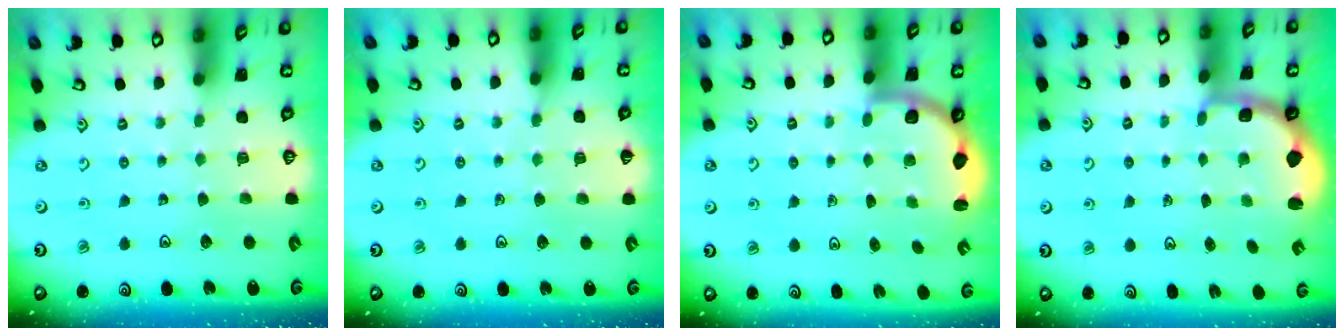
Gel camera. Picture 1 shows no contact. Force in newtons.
{"total": 3.9, "press": 3.8, "slide": 0.6}
{"total": 3.4, "press": 3.0, "slide": 1.6}
{"total": 2.4, "press": 1.2, "slide": 2.1}